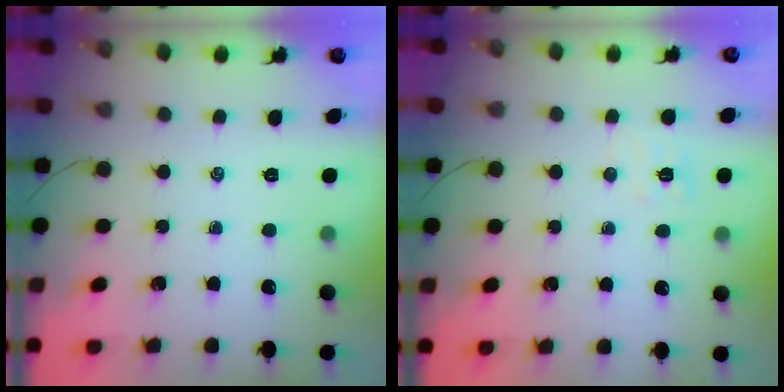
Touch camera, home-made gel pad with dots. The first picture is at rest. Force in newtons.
{"total": 5.8, "press": 5.6, "slide": 1.4}